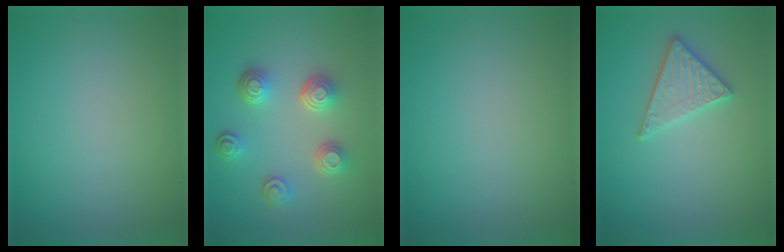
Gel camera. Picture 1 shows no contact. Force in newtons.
{"total": 4.6, "press": 3.5, "slide": 2.9}
{"total": 0.0}
{"total": 2.8, "press": 2.7, "slide": 0.7}